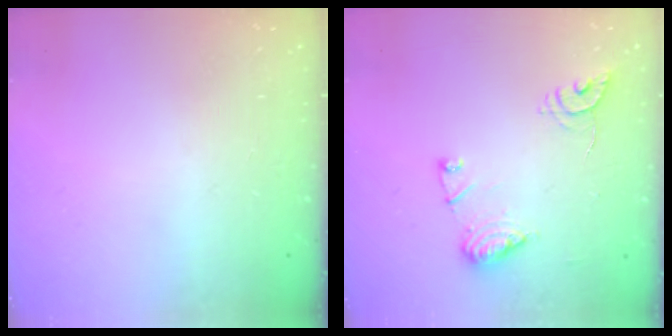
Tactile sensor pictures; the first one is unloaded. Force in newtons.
{"total": 10.8, "press": 10.8, "slide": 0.5}